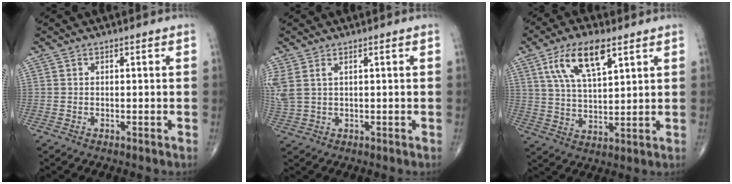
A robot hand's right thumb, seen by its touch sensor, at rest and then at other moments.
{"total": 5.7, "force": [2.1, 2.9, 4.4], "torque": [-0.130, 0.008, 0.053]}
{"total": 11.9, "force": [5.9, 4.7, 9.2], "torque": [-0.163, -0.017, 0.114]}